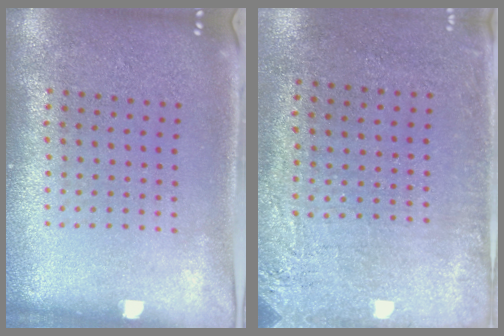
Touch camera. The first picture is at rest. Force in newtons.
{"total": 2.7, "press": 2.3, "slide": 1.4}